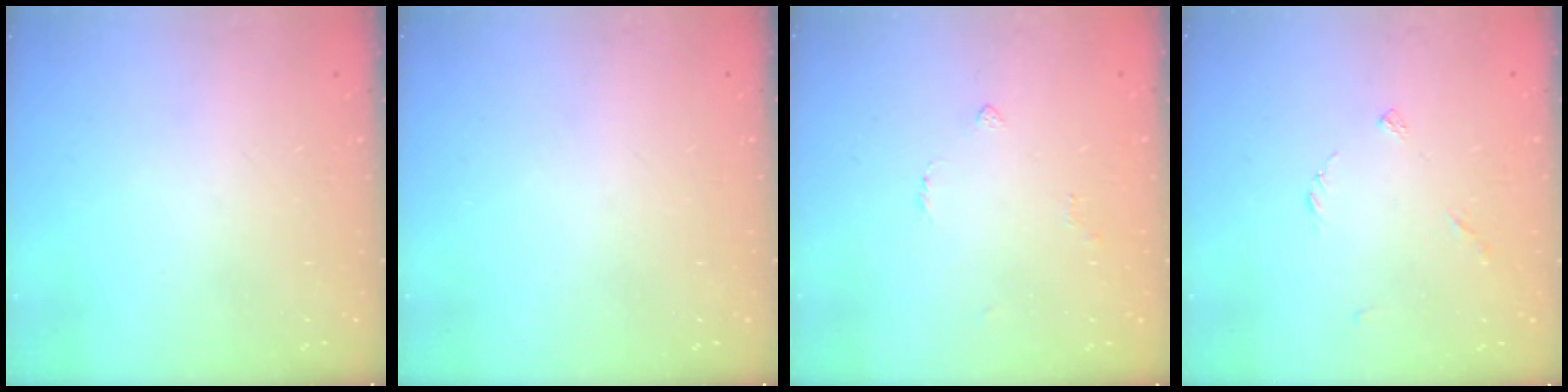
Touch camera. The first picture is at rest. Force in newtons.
{"total": 0.0}
{"total": 2.3, "press": 2.2, "slide": 0.6}
{"total": 4.2, "press": 4.2, "slide": 0.4}